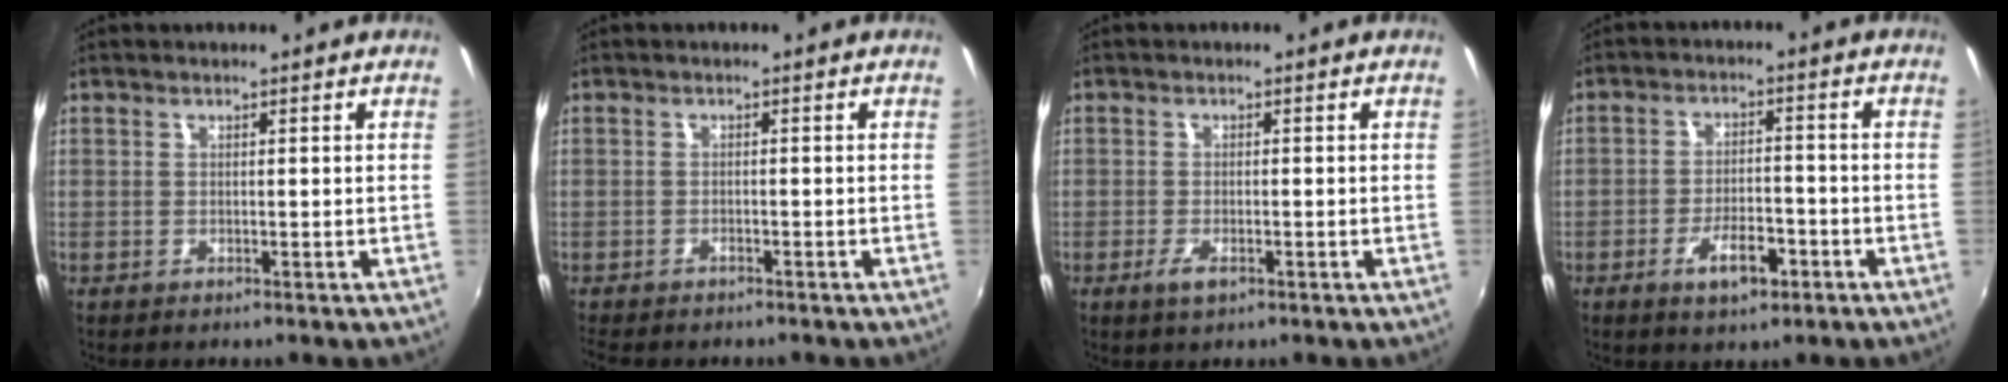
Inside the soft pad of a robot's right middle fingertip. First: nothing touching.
{"total": 3.8, "force": [-3.3, 1.2, 1.4], "torque": [-0.040, -0.017, -0.054]}
{"total": 2.6, "force": [-1.4, 1.0, 2.0], "torque": [-0.042, -0.005, -0.025]}
{"total": 6.5, "force": [-3.5, 2.7, 4.8], "torque": [-0.095, -0.001, -0.052]}